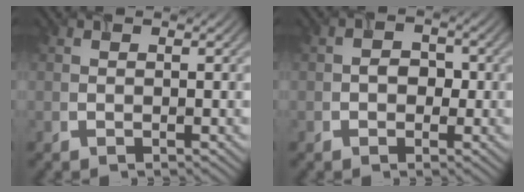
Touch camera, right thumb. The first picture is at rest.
{"total": 2.3, "force": [-1.0, 1.9, 0.9], "torque": [-0.010, -0.002, -0.022]}